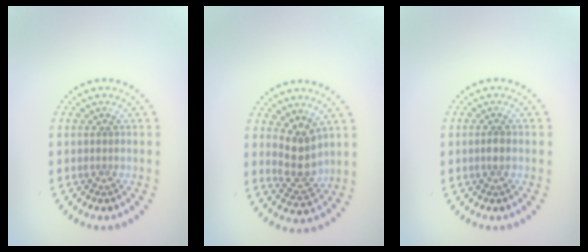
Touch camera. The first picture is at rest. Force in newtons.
{"total": 3.2, "press": 2.9, "slide": 1.2}
{"total": 1.1, "press": 1.0, "slide": 0.4}